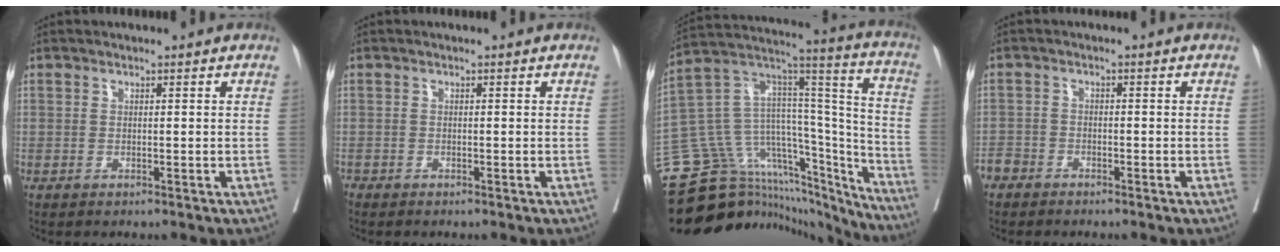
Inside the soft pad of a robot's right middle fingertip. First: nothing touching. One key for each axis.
{"total": 0.5, "fx": -0.5, "fy": 0.2, "fz": 0.0, "tx": -0.004, "ty": 0.000, "tz": -0.013}
{"total": 30.8, "fx": -26.3, "fy": 11.5, "fz": 11.2, "tx": -0.157, "ty": 0.060, "tz": -0.381}
{"total": 2.3, "fx": -2.0, "fy": 1.2, "fz": 0.3, "tx": -0.009, "ty": 0.003, "tz": -0.038}